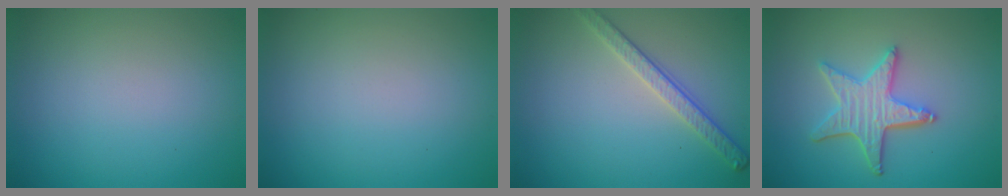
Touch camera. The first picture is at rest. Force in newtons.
{"total": 0.0}
{"total": 2.8, "press": 2.6, "slide": 1.0}
{"total": 4.1, "press": 3.6, "slide": 1.8}